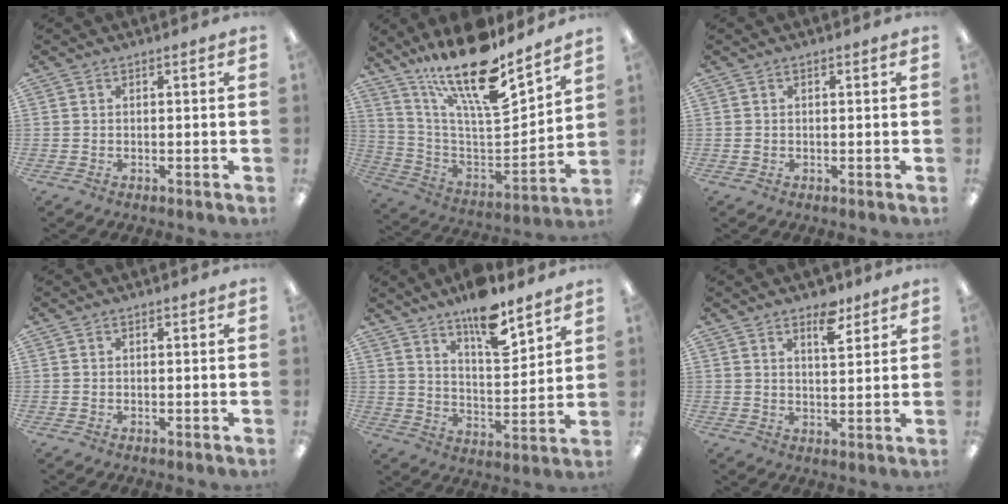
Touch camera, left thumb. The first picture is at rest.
{"total": 22.5, "force": [16.8, 6.2, 13.7], "torque": [-0.247, -0.114, 0.286]}
{"total": 0.8, "force": [0.0, 0.6, 0.5], "torque": [-0.009, 0.006, -0.002]}
{"total": 0.0}
{"total": 13.0, "force": [10.2, 4.0, 6.9], "torque": [-0.108, -0.066, 0.177]}
{"total": 6.6, "force": [4.6, 2.8, 3.8], "torque": [-0.039, -0.026, 0.073]}